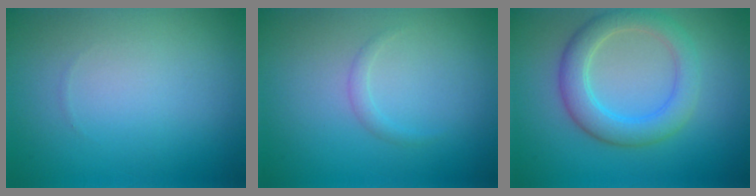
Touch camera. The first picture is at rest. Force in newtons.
{"total": 0.9, "press": 0.9, "slide": 0.0}
{"total": 4.5, "press": 4.5, "slide": 0.1}